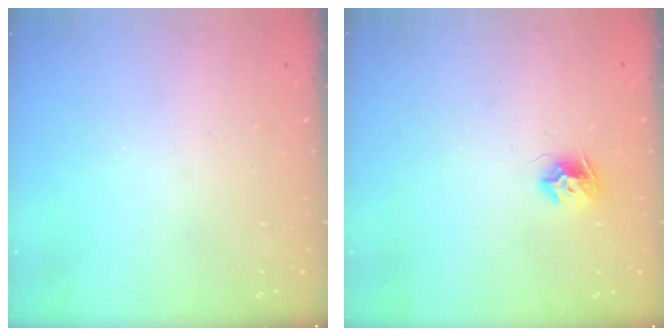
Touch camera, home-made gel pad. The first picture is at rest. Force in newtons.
{"total": 7.5, "press": 7.5, "slide": 0.1}